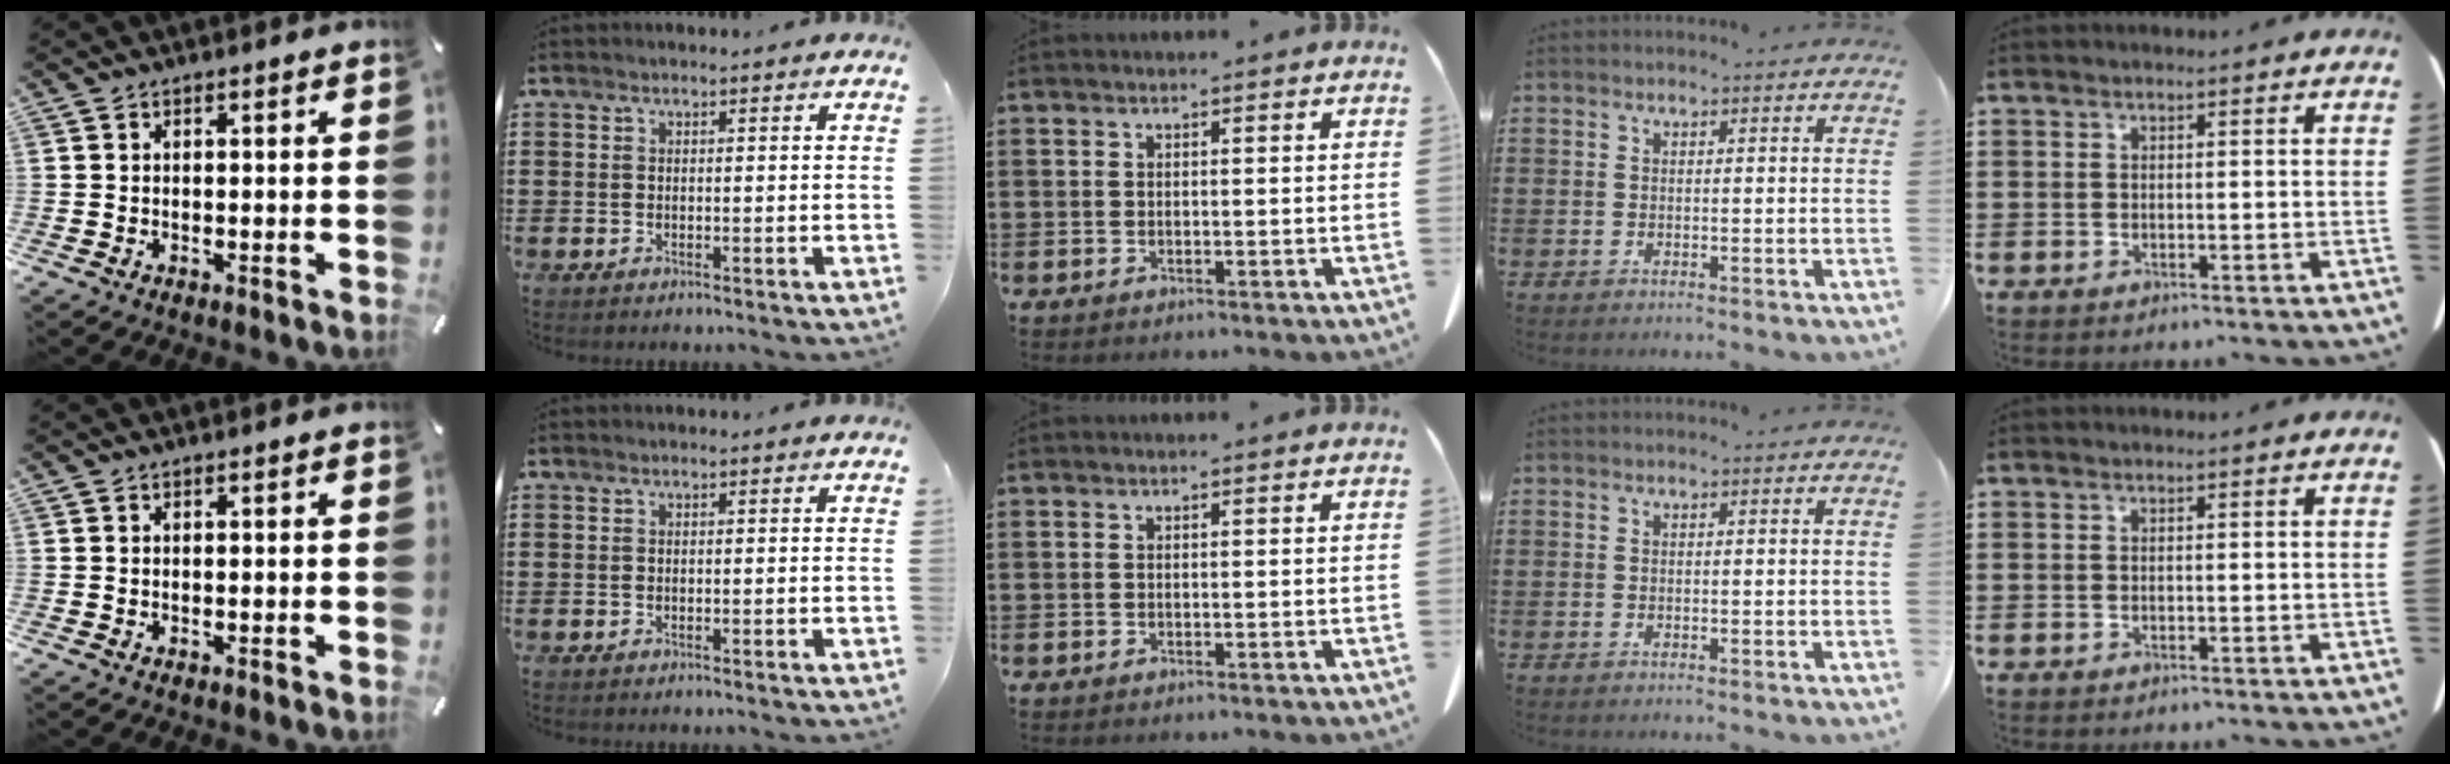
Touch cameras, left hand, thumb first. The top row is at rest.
{}